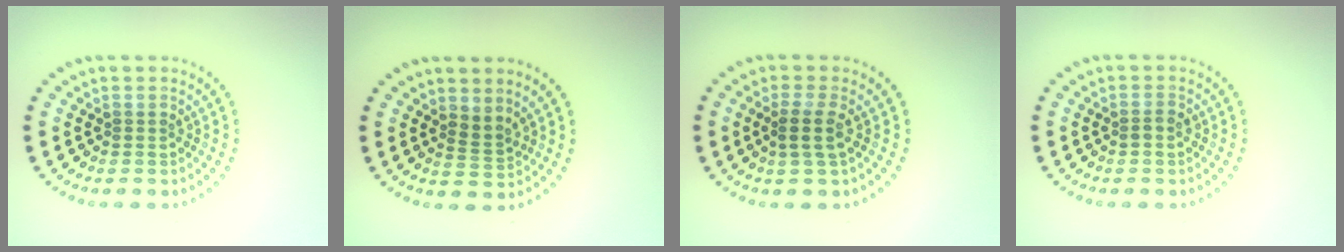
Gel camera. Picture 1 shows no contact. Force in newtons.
{"total": 1.7, "press": 1.2, "slide": 1.2}
{"total": 2.2, "press": 1.7, "slide": 1.3}
{"total": 0.9, "press": 0.9, "slide": 0.2}